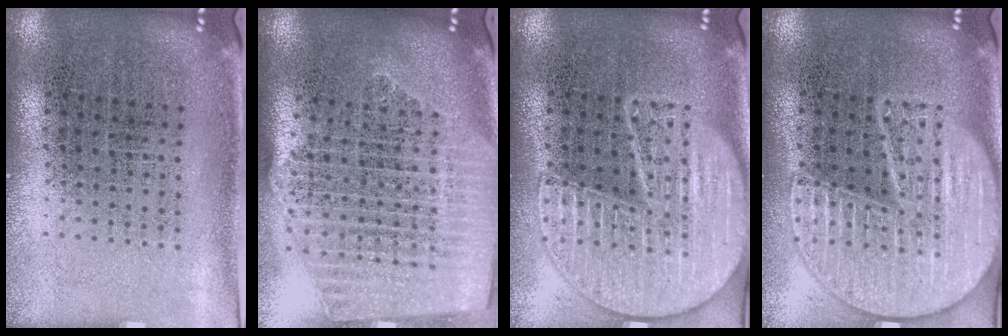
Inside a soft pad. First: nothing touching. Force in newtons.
{"total": 2.4, "press": 2.2, "slide": 1.2}
{"total": 2.3, "press": 2.3, "slide": 0.3}
{"total": 2.5, "press": 2.5, "slide": 0.2}